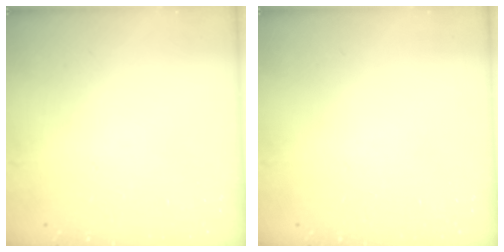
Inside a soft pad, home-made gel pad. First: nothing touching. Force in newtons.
{"total": 0.0}